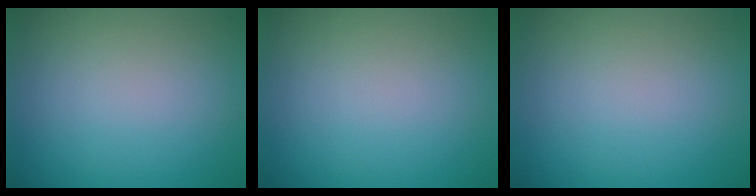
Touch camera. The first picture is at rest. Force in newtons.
{"total": 0.0}
{"total": 0.0}